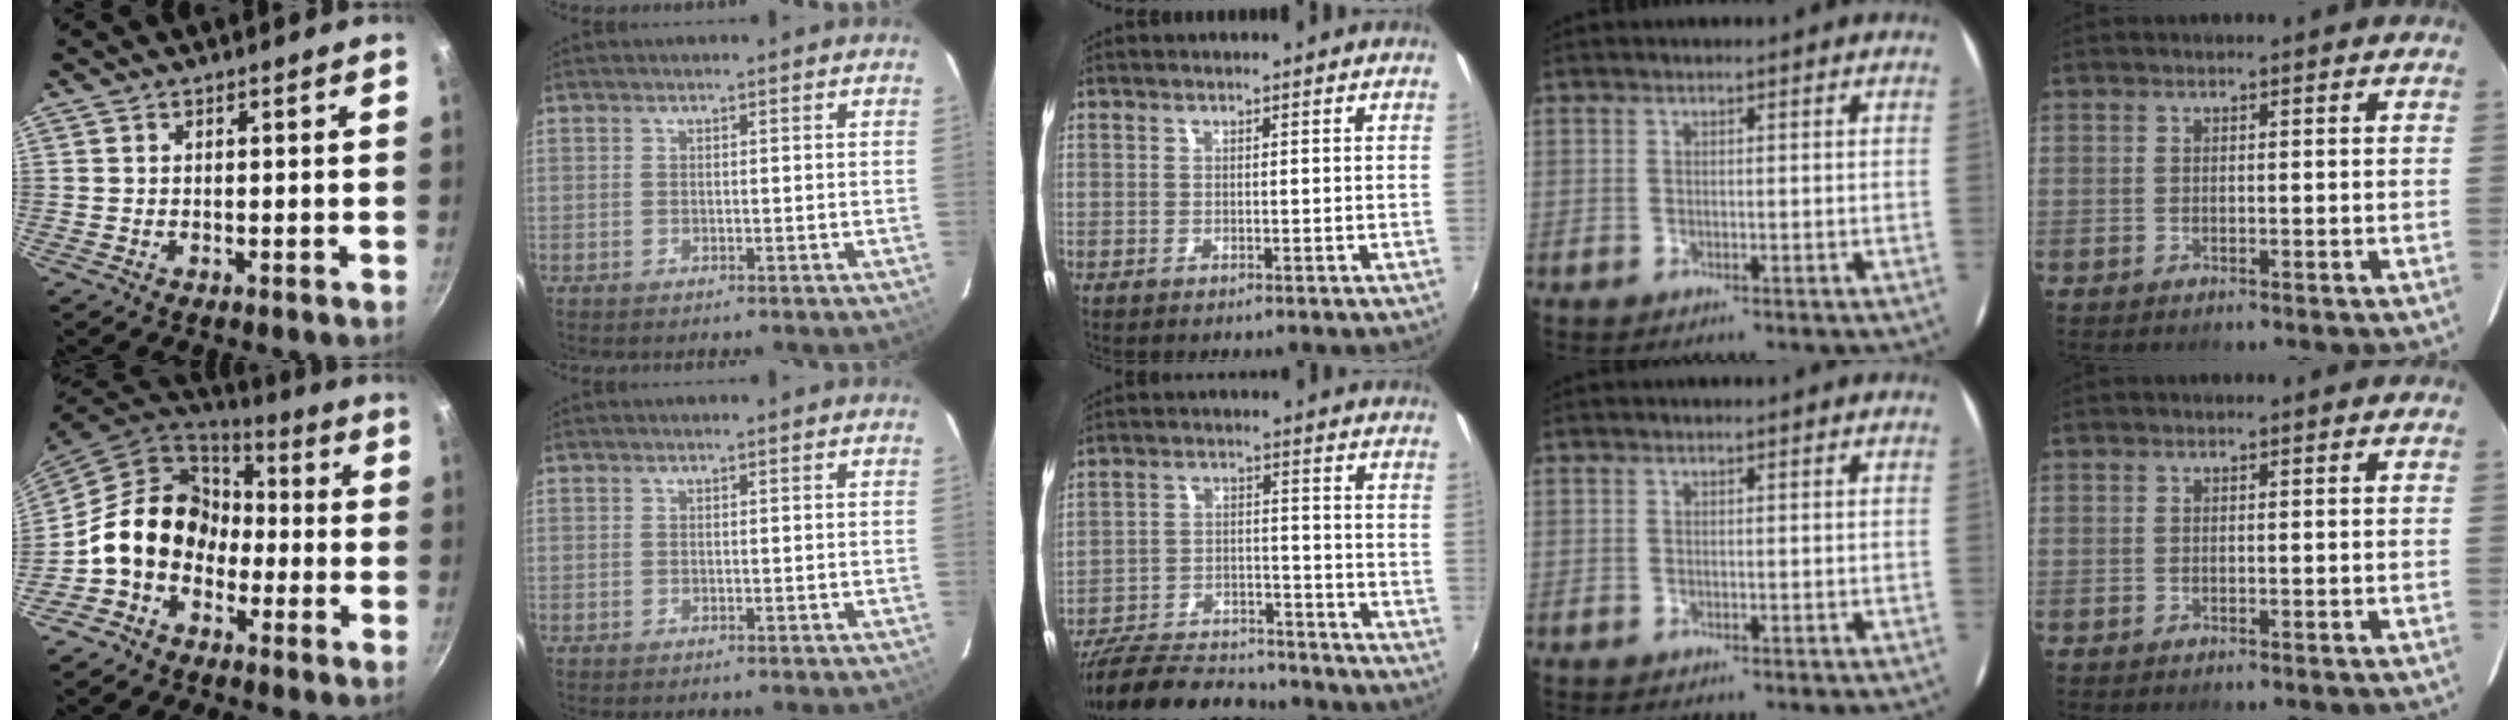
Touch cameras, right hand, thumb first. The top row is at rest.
{"thumb": {"total": 14.5, "force": [-3.1, 11.8, 7.9], "torque": [-0.100, 0.058, -0.073]}, "middle": {"total": 19.9, "force": [-17.3, 5.7, 7.8], "torque": [-0.166, -0.014, -0.261]}}